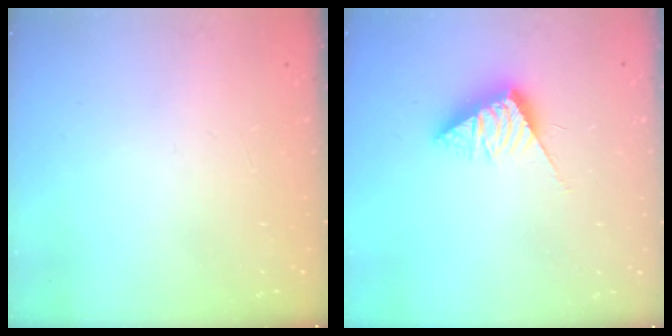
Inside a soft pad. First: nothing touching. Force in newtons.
{"total": 8.5, "press": 8.5, "slide": 0.2}